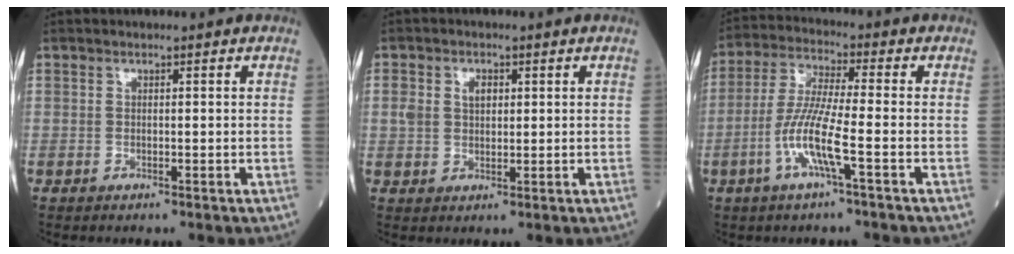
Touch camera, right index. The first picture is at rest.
{"total": 3.7, "force": [1.0, 2.4, 2.7], "torque": [-0.056, 0.014, 0.024]}
{"total": 8.6, "force": [-3.1, 0.1, 8.0], "torque": [-0.166, -0.003, -0.066]}